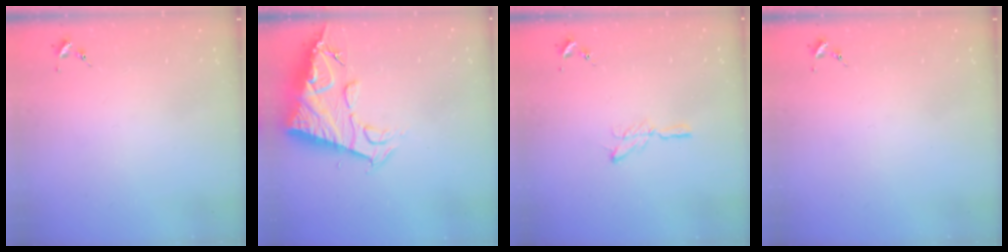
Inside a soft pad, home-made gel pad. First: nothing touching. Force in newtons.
{"total": 13.5, "press": 13.4, "slide": 1.3}
{"total": 5.8, "press": 5.8, "slide": 0.6}
{"total": 0.0}